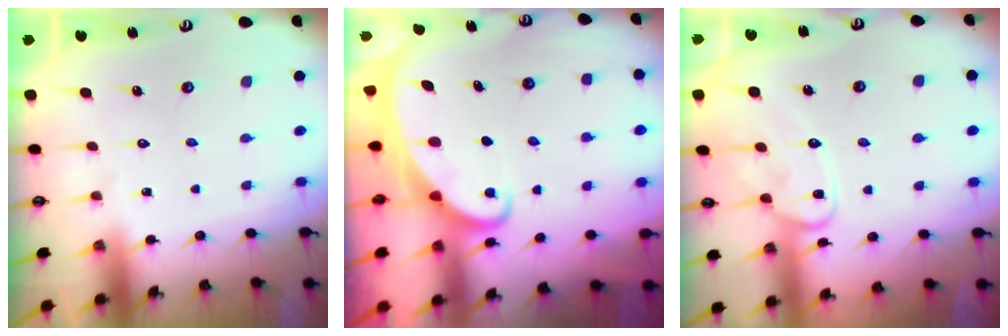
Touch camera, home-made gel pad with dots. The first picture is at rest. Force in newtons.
{"total": 3.1, "press": 3.0, "slide": 0.4}
{"total": 12.0, "press": 12.0, "slide": 0.7}